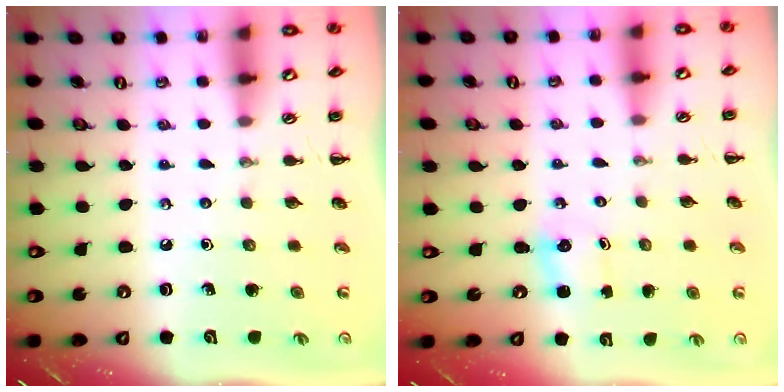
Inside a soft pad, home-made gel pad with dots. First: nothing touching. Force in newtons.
{"total": 1.1, "press": 1.1, "slide": 0.4}